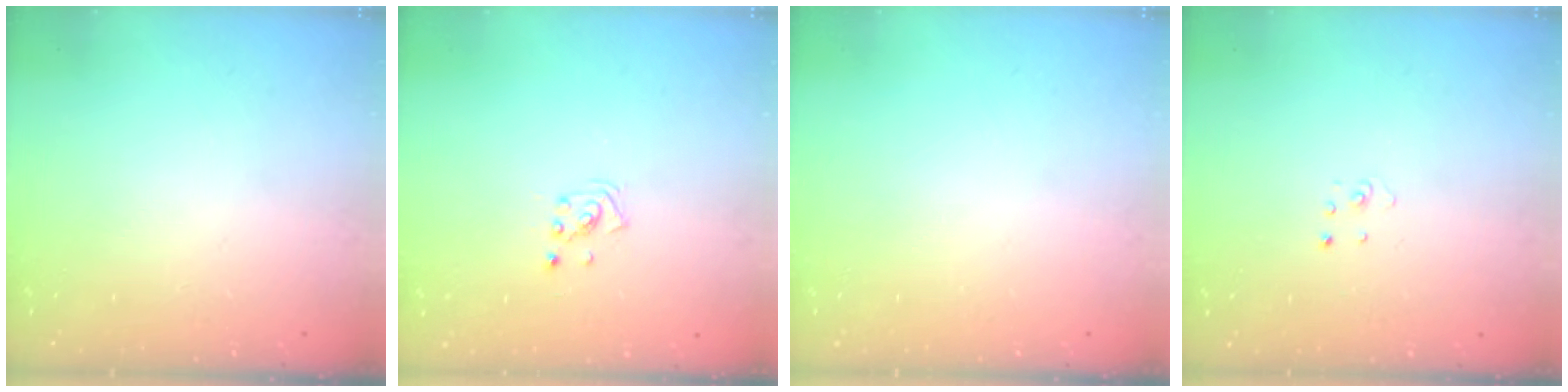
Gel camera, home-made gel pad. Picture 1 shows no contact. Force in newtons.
{"total": 1.9, "press": 1.9, "slide": 0.1}
{"total": 0.0}
{"total": 1.5, "press": 1.5, "slide": 0.1}